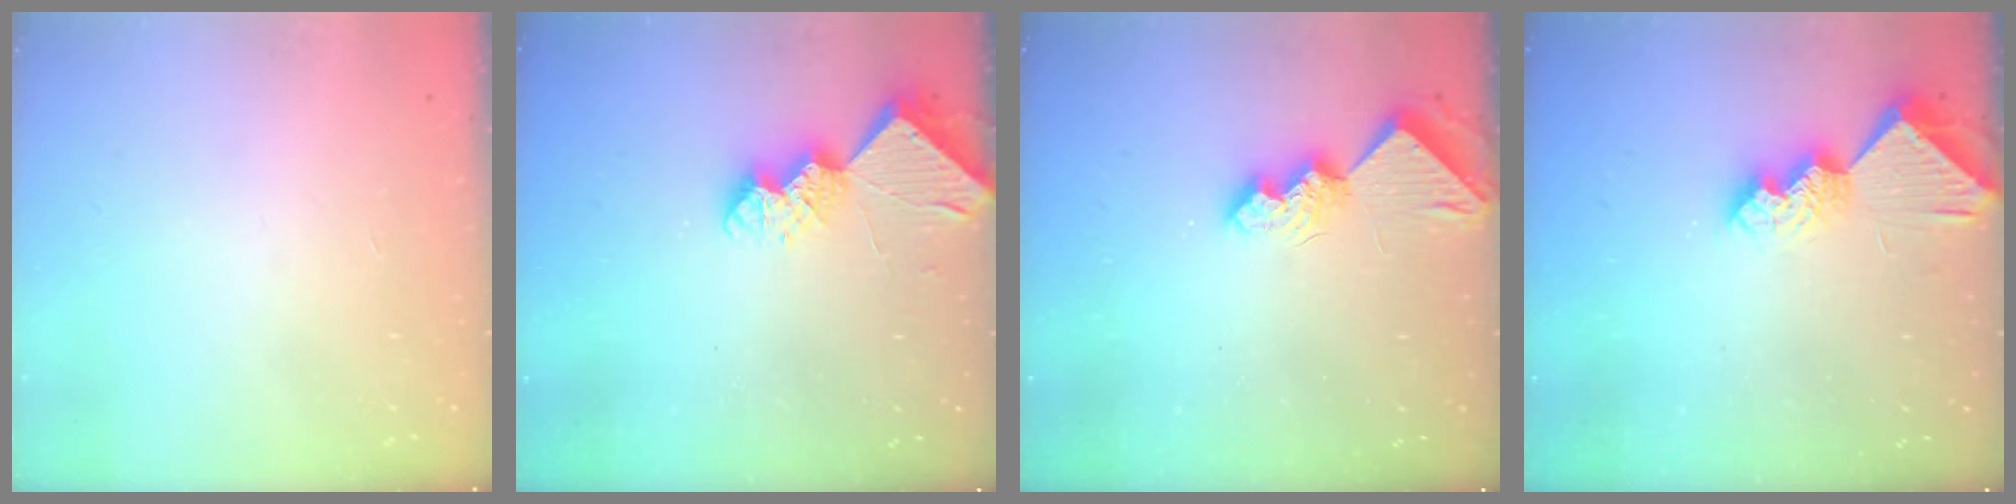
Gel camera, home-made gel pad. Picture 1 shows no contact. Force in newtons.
{"total": 8.8, "press": 8.7, "slide": 0.9}
{"total": 9.5, "press": 9.5, "slide": 0.9}
{"total": 10.4, "press": 10.3, "slide": 1.2}